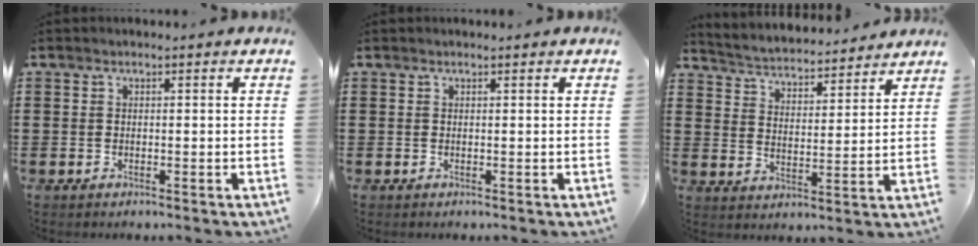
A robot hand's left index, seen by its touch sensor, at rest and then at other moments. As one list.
[{"total": 0.0}, {"total": 3.4, "force": [3.4, -0.1, 0.1], "torque": [-0.023, -0.031, 0.051]}]